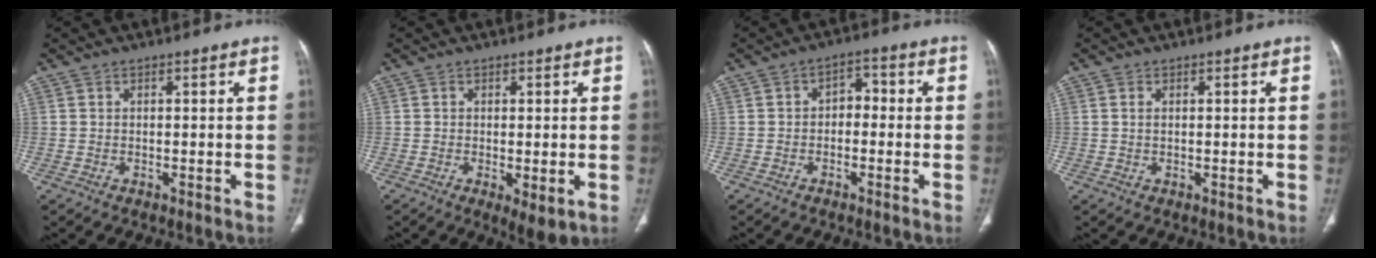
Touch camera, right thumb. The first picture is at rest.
{"total": 4.1, "force": [-1.0, 1.4, 3.7], "torque": [-0.063, -0.015, -0.013]}
{"total": 3.8, "force": [-0.6, 2.7, 2.6], "torque": [-0.024, 0.023, -0.021]}
{"total": 0.7, "force": [0.2, 0.3, 0.5], "torque": [-0.015, 0.004, 0.006]}